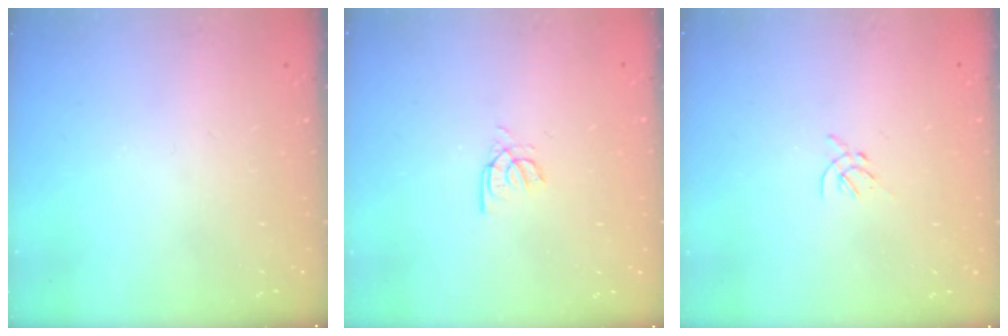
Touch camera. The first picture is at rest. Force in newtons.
{"total": 3.7, "press": 3.7, "slide": 0.1}
{"total": 1.2, "press": 1.1, "slide": 0.5}